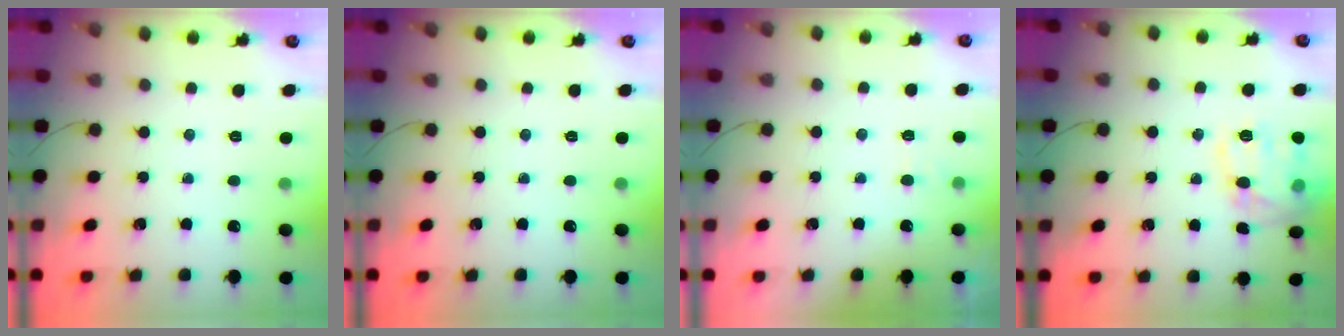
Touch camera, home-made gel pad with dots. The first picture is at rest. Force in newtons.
{"total": 0.0}
{"total": 4.6, "press": 4.4, "slide": 1.0}
{"total": 16.0, "press": 16.0, "slide": 0.6}